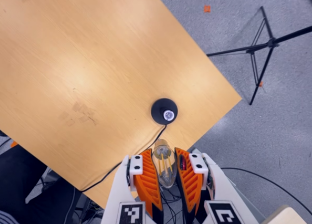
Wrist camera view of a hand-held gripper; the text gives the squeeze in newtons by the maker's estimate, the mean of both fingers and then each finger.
{"total": 21.4, "left": 25.7, "right": 17.1}